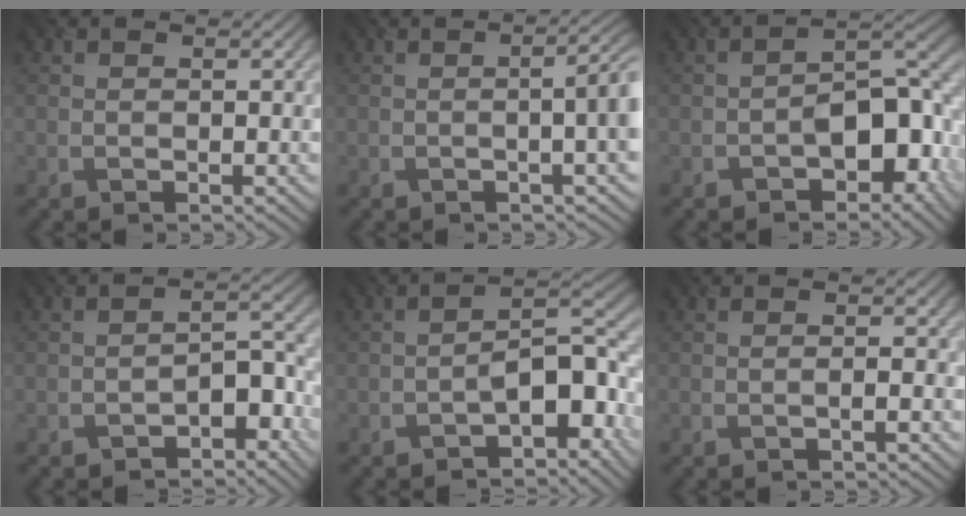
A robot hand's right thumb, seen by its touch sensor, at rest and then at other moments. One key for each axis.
{"total": 6.3, "fx": -0.2, "fy": 2.1, "fz": 6.0, "tx": -0.069, "ty": 0.007, "tz": -0.005}
{"total": 8.9, "fx": -3.4, "fy": 4.9, "fz": 6.7, "tx": -0.087, "ty": 0.003, "tz": -0.060}
{"total": 4.6, "fx": -3.2, "fy": 1.8, "fz": 2.8, "tx": -0.029, "ty": 0.013, "tz": -0.054}
{"total": 7.6, "fx": -4.0, "fy": 2.9, "fz": 5.8, "tx": -0.070, "ty": 0.013, "tz": -0.073}
{"total": 1.2, "fx": -0.5, "fy": 0.1, "fz": 1.0, "tx": -0.016, "ty": 0.006, "tz": -0.012}